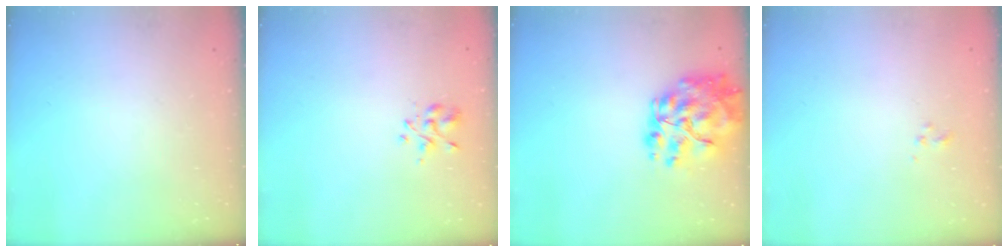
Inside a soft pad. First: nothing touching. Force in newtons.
{"total": 2.4, "press": 2.1, "slide": 1.2}
{"total": 17.2, "press": 16.1, "slide": 6.1}
{"total": 1.4, "press": 1.3, "slide": 0.6}